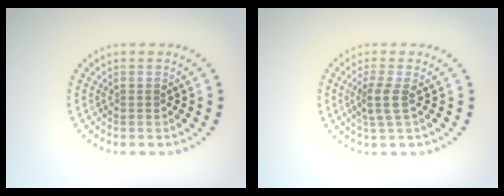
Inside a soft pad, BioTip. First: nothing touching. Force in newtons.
{"total": 1.9, "press": 1.6, "slide": 1.1}